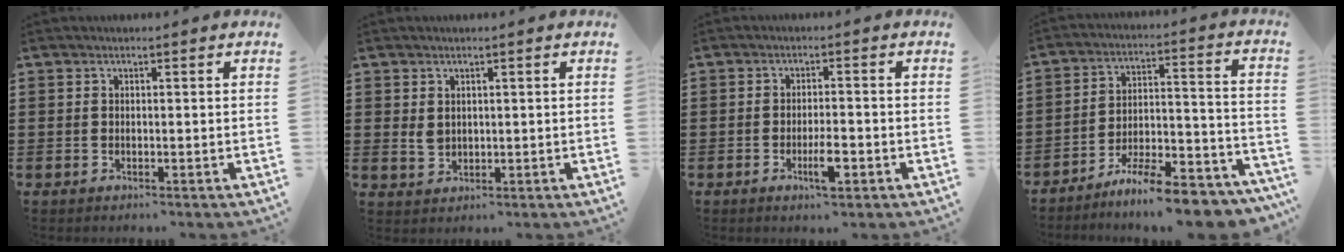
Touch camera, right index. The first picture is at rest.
{"total": 2.1, "force": [0.8, 1.5, 1.1], "torque": [-0.026, 0.005, 0.016]}
{"total": 4.5, "force": [-1.9, 1.2, 3.9], "torque": [-0.069, 0.002, -0.033]}
{"total": 10.0, "force": [-9.0, 0.6, 4.3], "torque": [-0.055, 0.025, -0.172]}